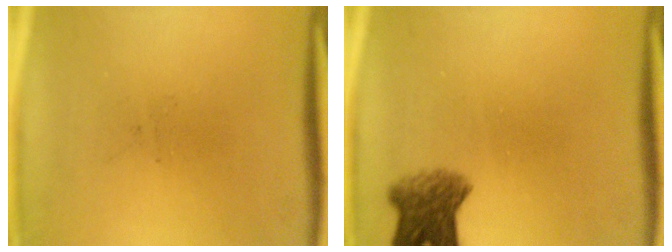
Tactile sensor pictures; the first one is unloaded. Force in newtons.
{"total": 5.5}